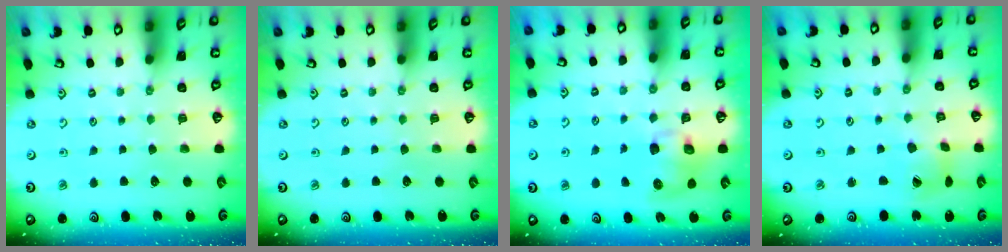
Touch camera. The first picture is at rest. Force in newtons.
{"total": 0.0}
{"total": 8.9, "press": 8.8, "slide": 1.4}
{"total": 4.8, "press": 4.8, "slide": 0.4}